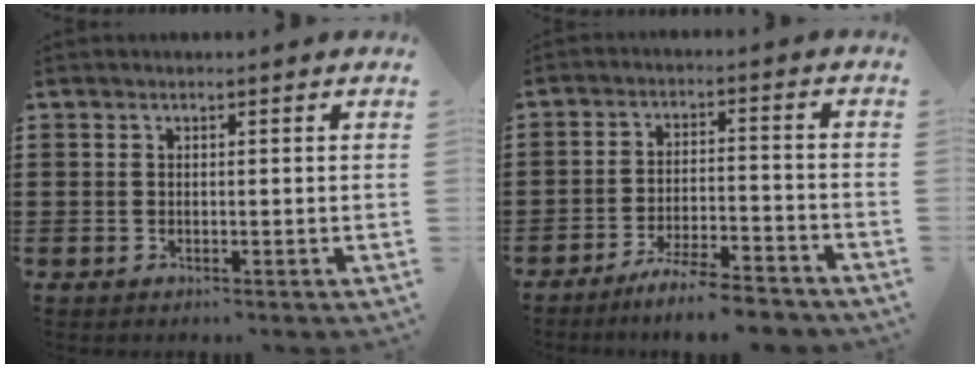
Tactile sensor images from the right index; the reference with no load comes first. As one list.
[{"total": 6.2, "force": [-5.6, 0.1, 2.6], "torque": [-0.049, -0.005, -0.106]}]